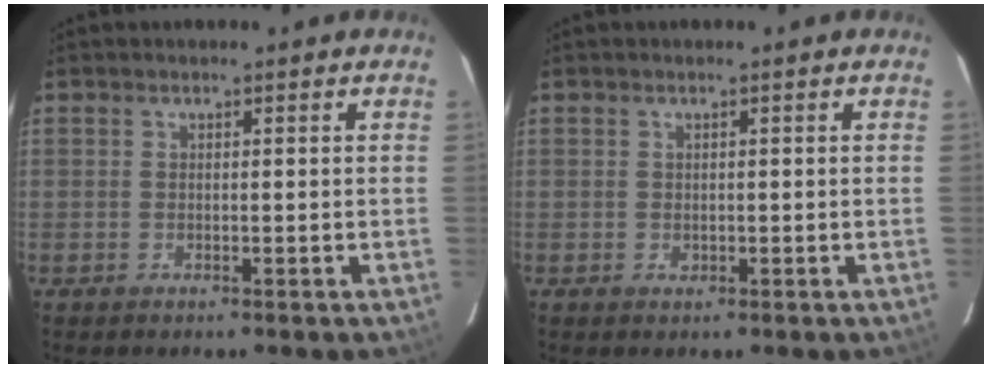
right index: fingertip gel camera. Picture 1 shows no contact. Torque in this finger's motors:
{"motor_torque": [0.05, 0.03, -0.02, 0.01]}